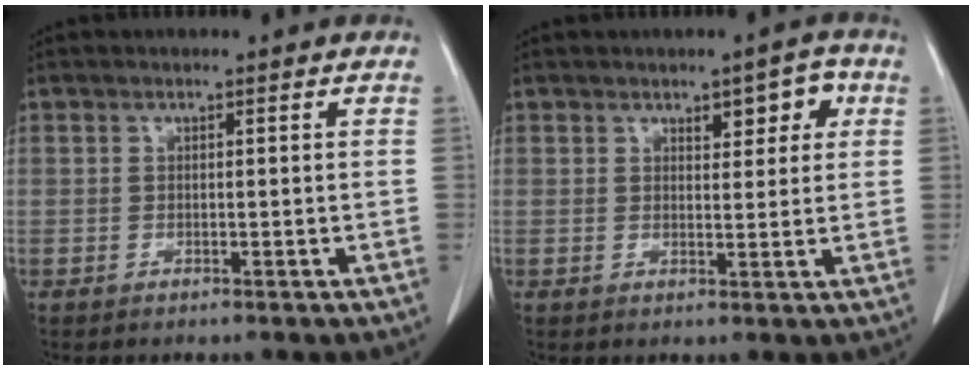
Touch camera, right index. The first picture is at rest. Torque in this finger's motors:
{"motor_torque": [0.07, 0.09, 0.01, 0.01]}